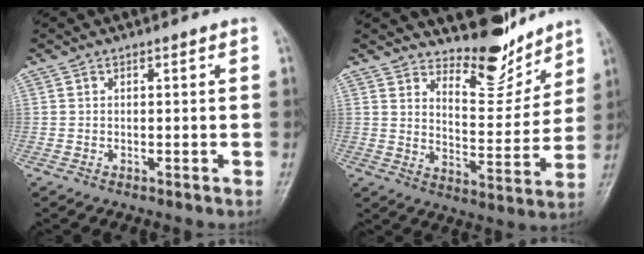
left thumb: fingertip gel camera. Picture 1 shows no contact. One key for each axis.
{"total": 10.3, "fx": 9.2, "fy": 3.5, "fz": 3.1, "tx": -0.009, "ty": -0.076, "tz": 0.153}